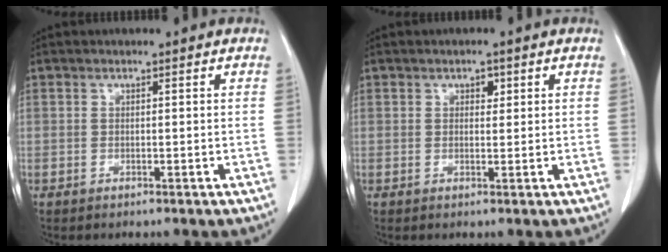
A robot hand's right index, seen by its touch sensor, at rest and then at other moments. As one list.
[{"total": 2.0, "force": [0.8, 1.3, 1.3], "torque": [-0.027, 0.007, 0.014]}]